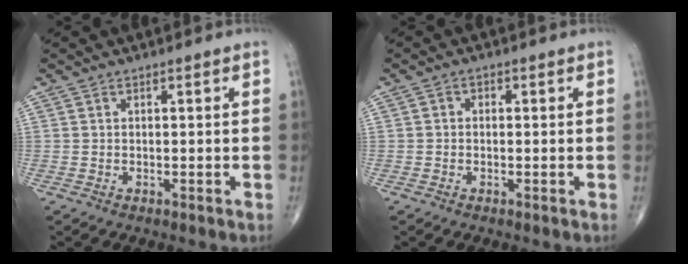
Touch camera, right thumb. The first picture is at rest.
{"total": 1.1, "force": [-0.1, 0.9, 0.6], "torque": [-0.001, 0.004, -0.008]}